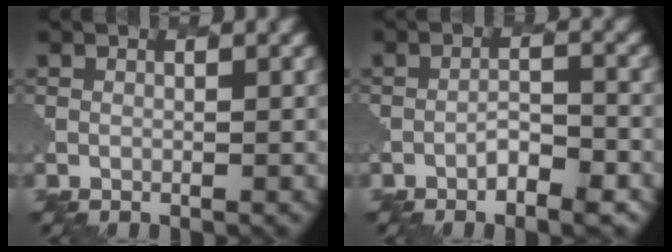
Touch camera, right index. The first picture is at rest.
{"total": 2.8, "force": [-1.8, 0.8, 2.0], "torque": [-0.035, 0.005, -0.034]}